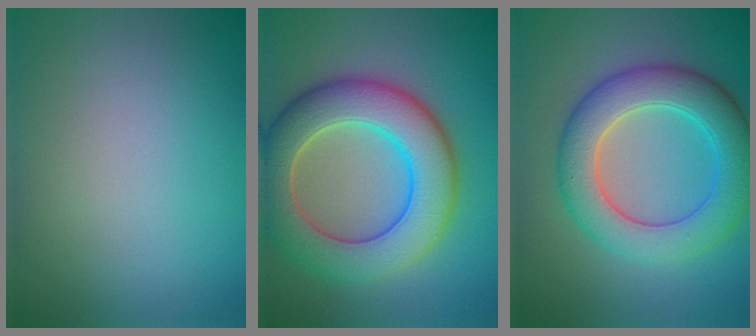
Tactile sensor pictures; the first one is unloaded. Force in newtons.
{"total": 9.0, "press": 9.0, "slide": 0.5}
{"total": 7.1, "press": 7.1, "slide": 0.4}